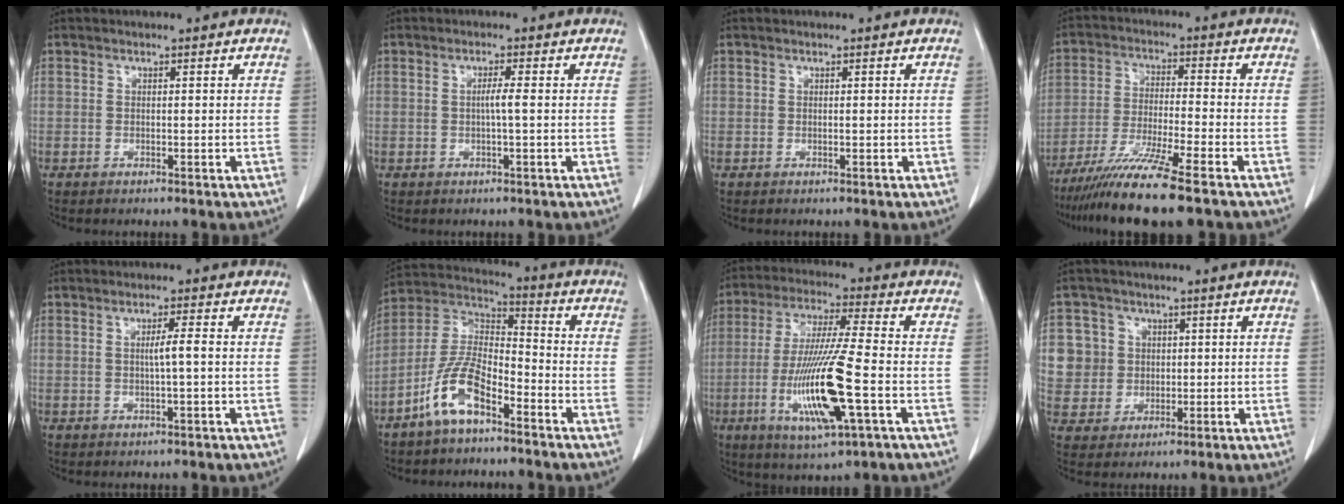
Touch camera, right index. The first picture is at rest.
{"total": 1.8, "force": [-0.1, -0.3, 1.8], "torque": [-0.034, 0.000, -0.002]}
{"total": 0.0}
{"total": 11.3, "force": [-8.6, -1.2, 7.3], "torque": [-0.134, -0.038, -0.149]}
{"total": 2.5, "force": [0.0, -0.3, 2.5], "torque": [-0.042, 0.000, 0.000]}
{"total": 10.5, "force": [-6.3, 3.7, 7.5], "torque": [-0.166, 0.007, -0.126]}
{"total": 15.5, "force": [-4.4, 0.9, 14.9], "torque": [-0.302, -0.021, -0.078]}
{"total": 8.0, "force": [1.5, 7.8, 0.9], "torque": [-0.024, 0.026, 0.040]}